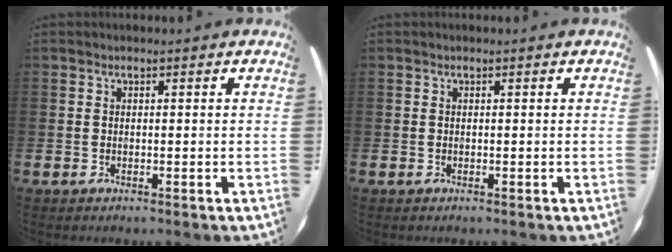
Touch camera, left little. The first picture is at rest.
{"total": 0.0}